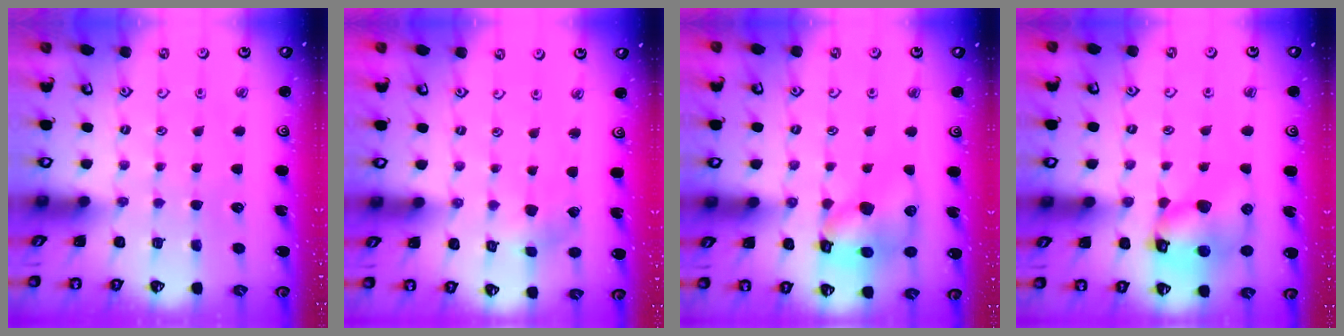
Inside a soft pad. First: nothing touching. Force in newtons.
{"total": 2.3, "press": 2.2, "slide": 0.3}
{"total": 12.3, "press": 12.2, "slide": 1.6}
{"total": 12.9, "press": 12.8, "slide": 1.9}